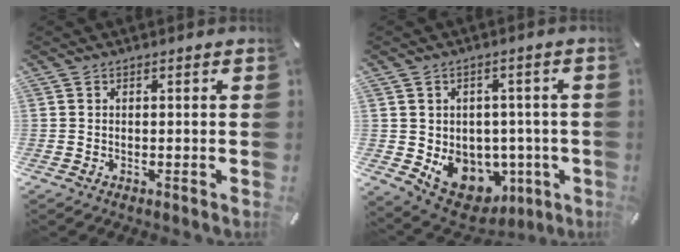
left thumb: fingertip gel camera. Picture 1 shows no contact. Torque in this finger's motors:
{"motor_torque": [1.86, 2.10, 0.19, -0.08, 0.07]}